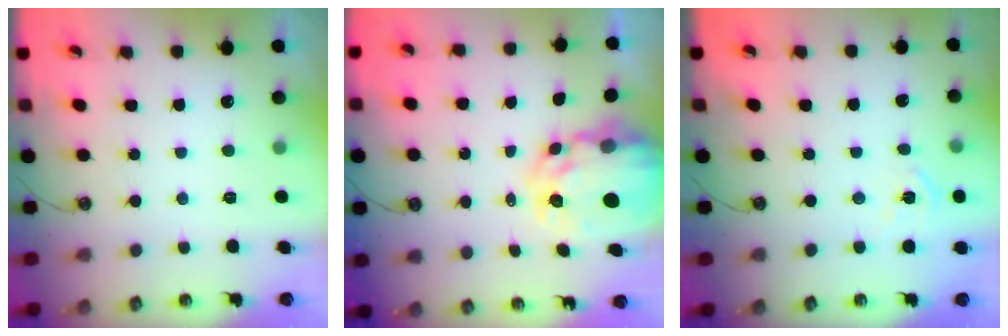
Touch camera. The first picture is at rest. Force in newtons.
{"total": 10.2, "press": 10.1, "slide": 1.0}
{"total": 5.8, "press": 5.7, "slide": 0.7}